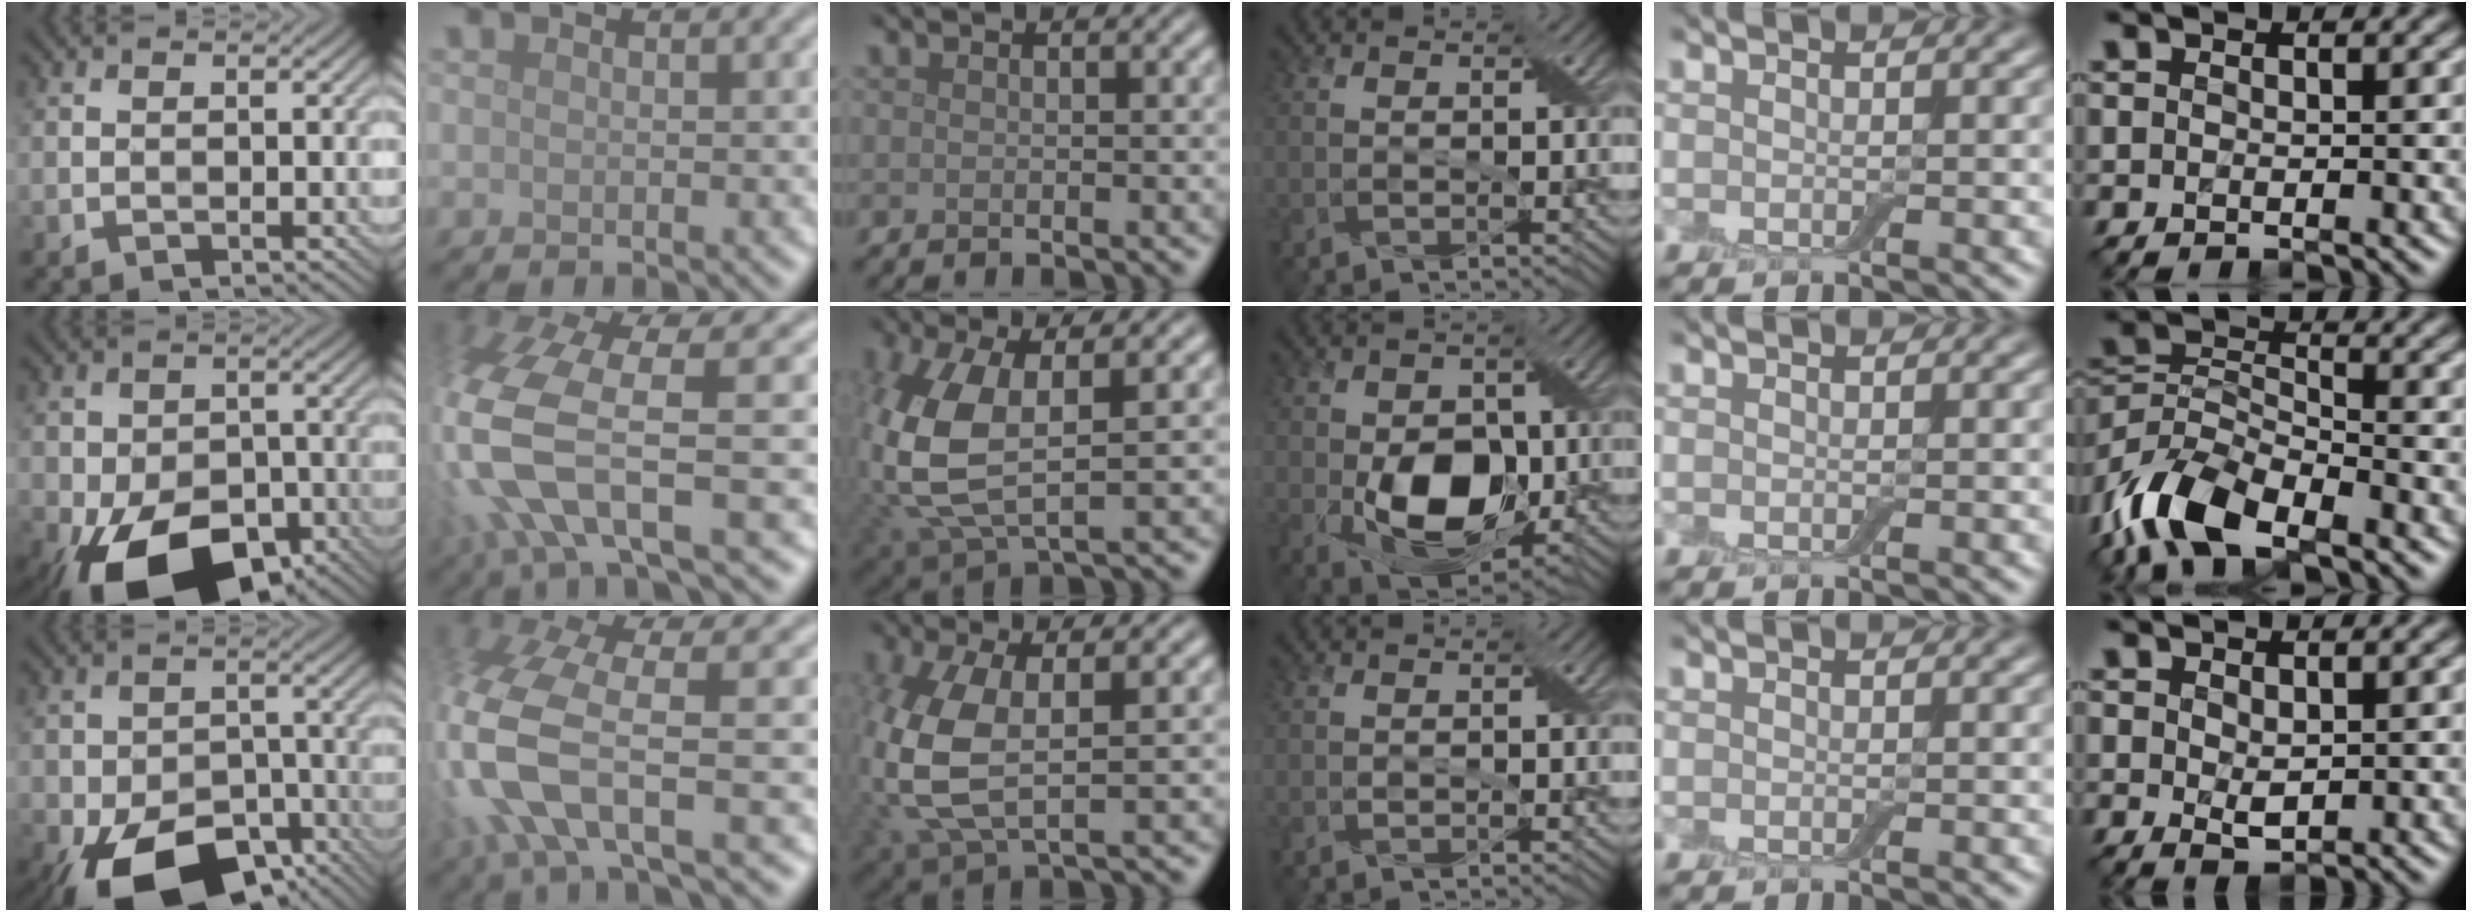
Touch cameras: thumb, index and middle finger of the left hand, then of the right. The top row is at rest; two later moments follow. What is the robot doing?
{"motion": "extract", "object": "airpods case & airpods"}